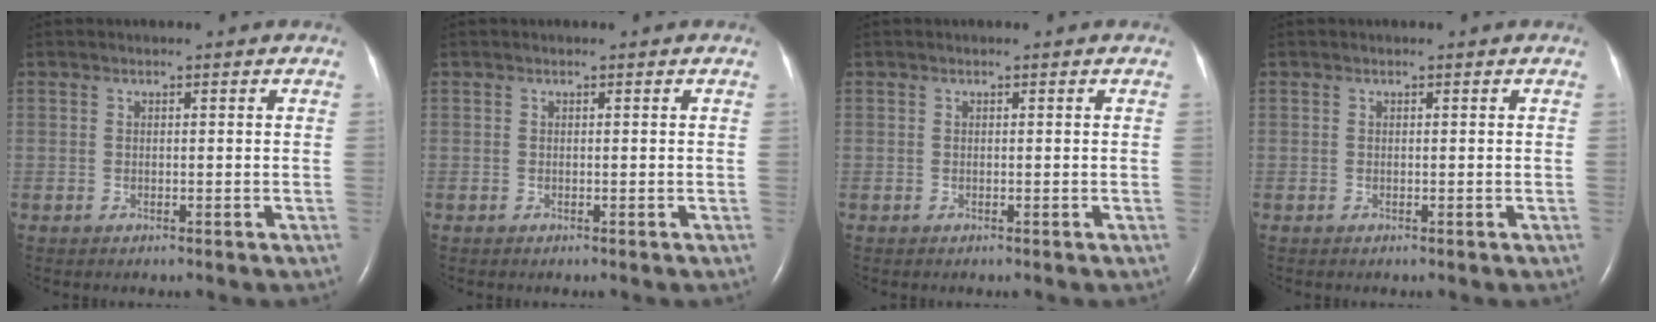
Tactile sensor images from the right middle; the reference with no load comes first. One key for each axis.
{"total": 0.0}
{"total": 0.0}
{"total": 0.0}